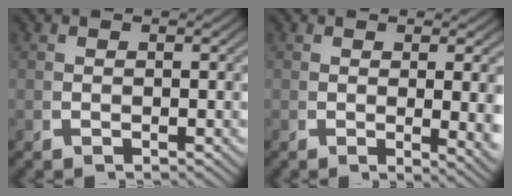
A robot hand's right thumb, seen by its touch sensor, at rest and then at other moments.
{"total": 3.8, "force": [0.0, 1.0, 3.6], "torque": [-0.056, -0.012, 0.008]}